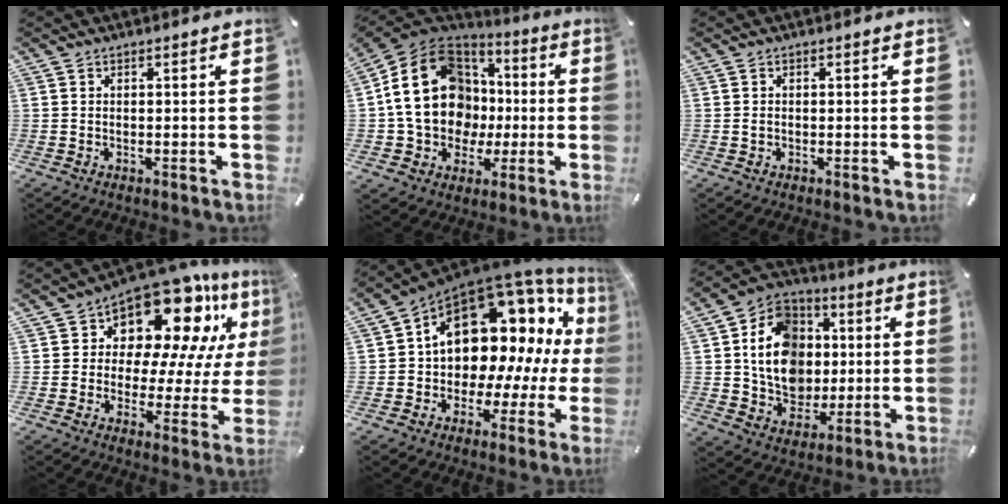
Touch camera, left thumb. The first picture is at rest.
{"total": 21.0, "force": [0.5, 17.6, 11.4], "torque": [-0.220, 0.002, 0.021]}
{"total": 0.8, "force": [-0.2, 0.5, 0.5], "torque": [-0.010, 0.002, -0.005]}
{"total": 16.8, "force": [12.3, 8.0, 8.3], "torque": [-0.125, -0.104, 0.207]}
{"total": 17.6, "force": [7.0, 11.7, 11.1], "torque": [-0.178, -0.062, 0.122]}
{"total": 16.1, "force": [0.8, 14.1, 7.9], "torque": [-0.145, 0.008, 0.023]}